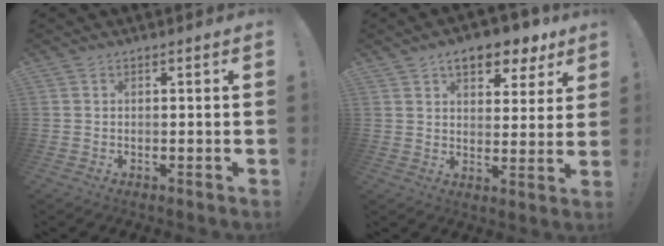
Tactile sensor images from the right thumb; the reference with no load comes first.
{"total": 10.3, "force": [6.6, 5.0, 6.1], "torque": [-0.077, -0.041, 0.114]}